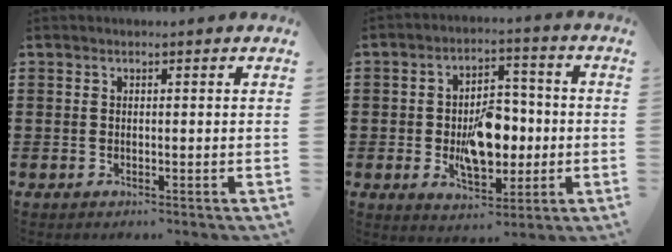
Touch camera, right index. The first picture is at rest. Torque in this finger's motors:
{"motor_torque": [2.14, 0.00, 1.05, 0.21]}